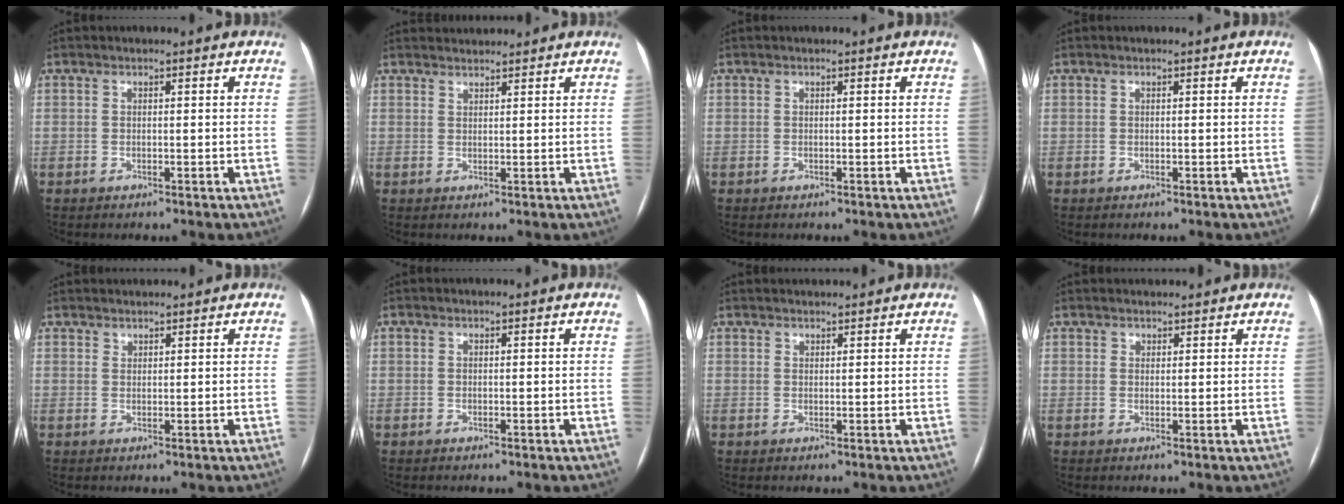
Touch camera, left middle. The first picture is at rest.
{"total": 2.7, "force": [2.7, 0.4, 0.0], "torque": [-0.002, 0.019, 0.046]}
{"total": 0.0}
{"total": 0.0}
{"total": 2.0, "force": [1.9, 0.6, 0.2], "torque": [0.001, 0.015, 0.032]}
{"total": 0.0}
{"total": 2.7, "force": [2.6, 0.6, 0.5], "torque": [-0.003, 0.021, 0.039]}
{"total": 2.9, "force": [2.8, 0.7, 0.5], "torque": [-0.002, 0.026, 0.043]}